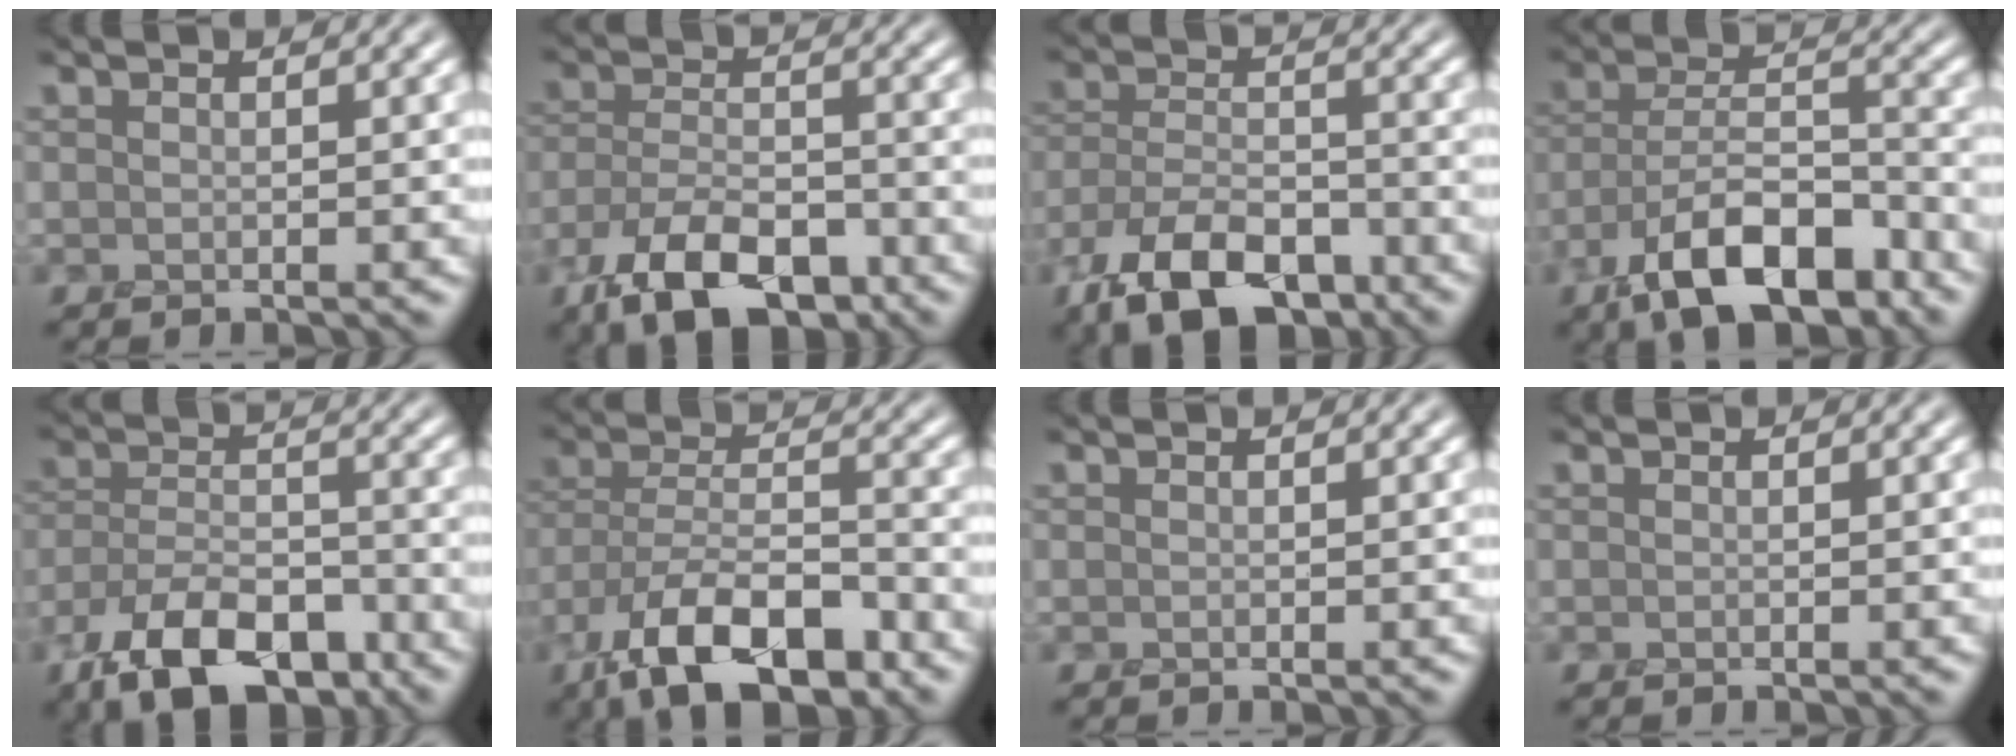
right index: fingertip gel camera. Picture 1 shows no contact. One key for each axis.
{"total": 8.2, "fx": -5.5, "fy": 3.6, "fz": 4.9, "tx": -0.092, "ty": -0.012, "tz": -0.104}
{"total": 8.5, "fx": -5.9, "fy": 3.7, "fz": 4.8, "tx": -0.088, "ty": -0.015, "tz": -0.113}
{"total": 9.7, "fx": -6.2, "fy": 3.7, "fz": 6.5, "tx": -0.110, "ty": -0.004, "tz": -0.117}
{"total": 9.2, "fx": -6.4, "fy": 4.0, "fz": 5.3, "tx": -0.095, "ty": -0.018, "tz": -0.118}
{"total": 10.9, "fx": -7.1, "fy": 4.2, "fz": 7.0, "tx": -0.128, "ty": -0.009, "tz": -0.137}
{"total": 0.0}
{"total": 0.0}